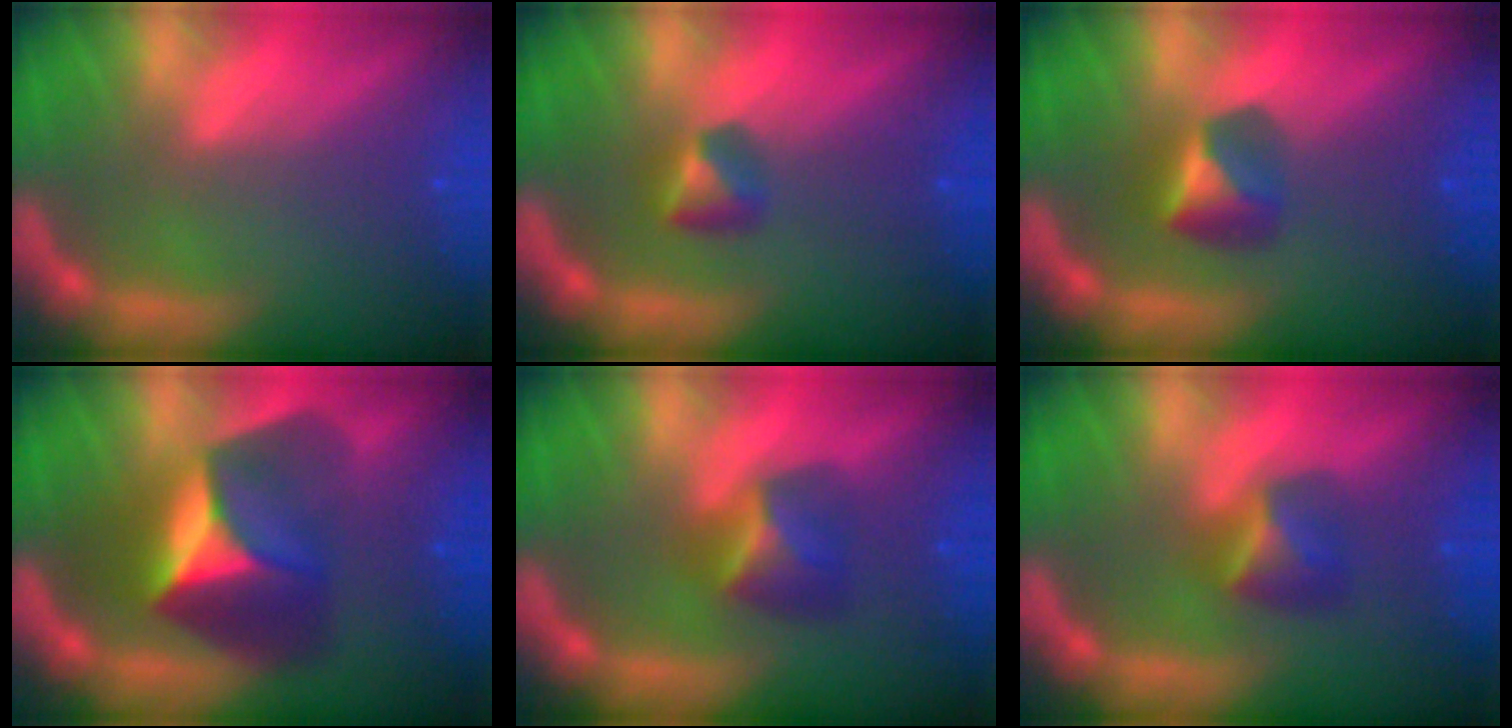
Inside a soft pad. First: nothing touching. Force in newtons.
{"total": 1.9}
{"total": 2.9}
{"total": 8.5}
{"total": 3.4}
{"total": 2.9}